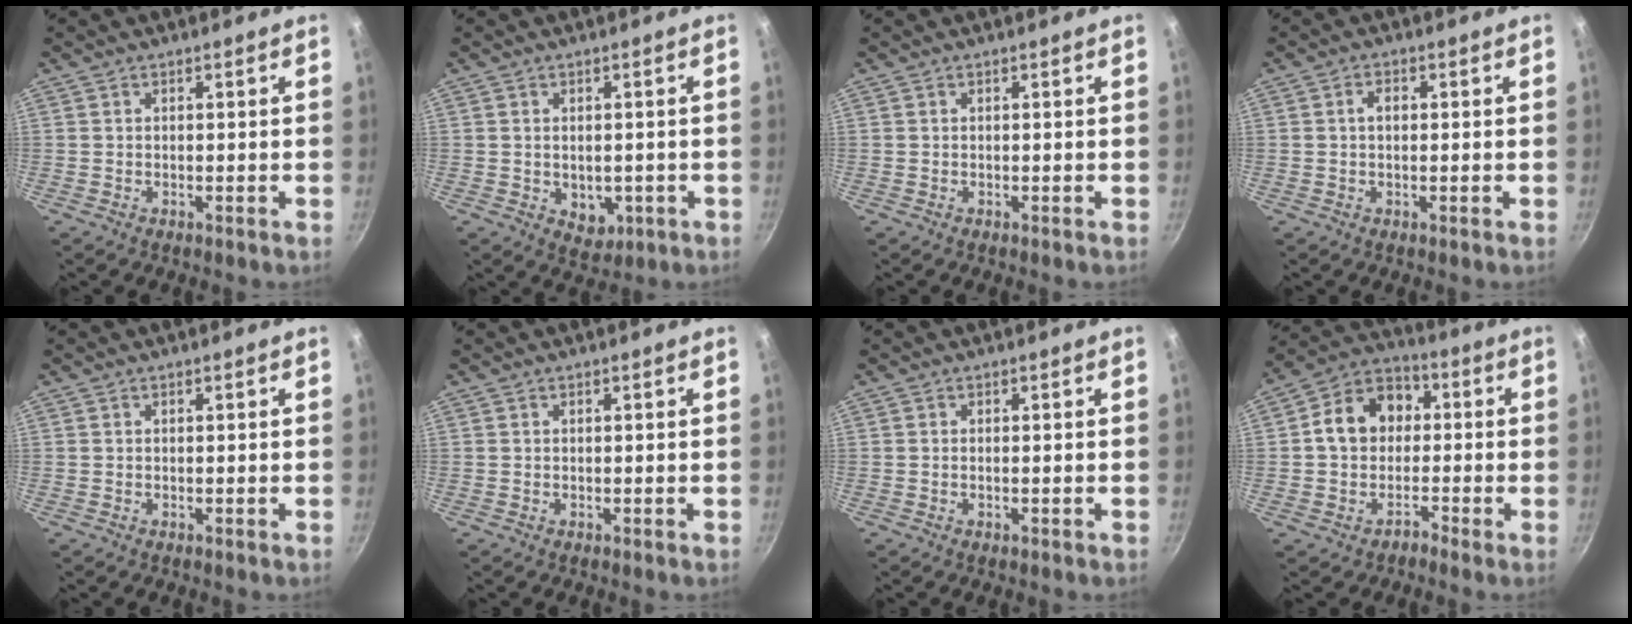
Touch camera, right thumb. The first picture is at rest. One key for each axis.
{"total": 4.8, "fx": -0.9, "fy": 3.5, "fz": 3.1, "tx": -0.031, "ty": -0.002, "tz": -0.002}
{"total": 0.0}
{"total": 3.4, "fx": 0.3, "fy": 2.3, "fz": 2.5, "tx": -0.034, "ty": 0.011, "tz": 0.002}
{"total": 0.0}
{"total": 0.0}
{"total": 0.6, "fx": -0.2, "fy": 0.1, "fz": 0.5, "tx": -0.010, "ty": 0.002, "tz": -0.005}
{"total": 10.7, "fx": -1.2, "fy": 9.0, "fz": 5.7, "tx": -0.054, "ty": 0.049, "tz": -0.035}